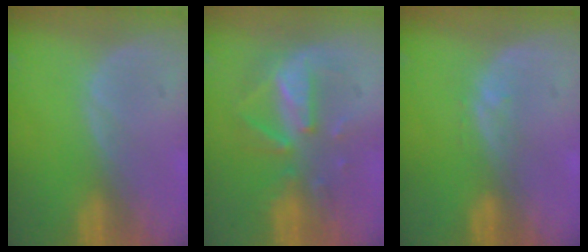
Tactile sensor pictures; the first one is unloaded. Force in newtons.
{"total": 8.1, "press": 7.4, "slide": 3.2}
{"total": 1.0, "press": 1.0, "slide": 0.2}